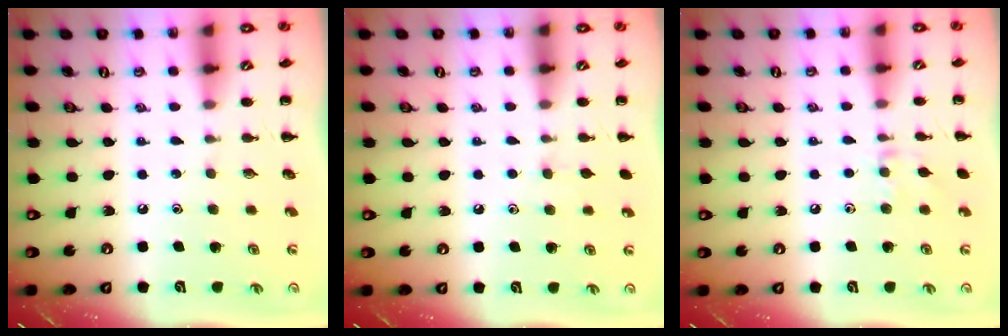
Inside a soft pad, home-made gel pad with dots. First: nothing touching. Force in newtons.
{"total": 2.8, "press": 2.5, "slide": 1.3}
{"total": 7.7, "press": 7.5, "slide": 1.6}